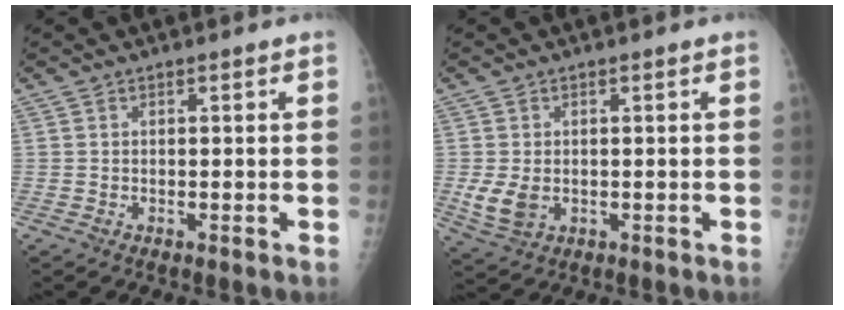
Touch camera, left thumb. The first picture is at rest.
{"total": 5.0, "force": [-0.5, 3.6, 3.5], "torque": [-0.071, -0.011, -0.001]}